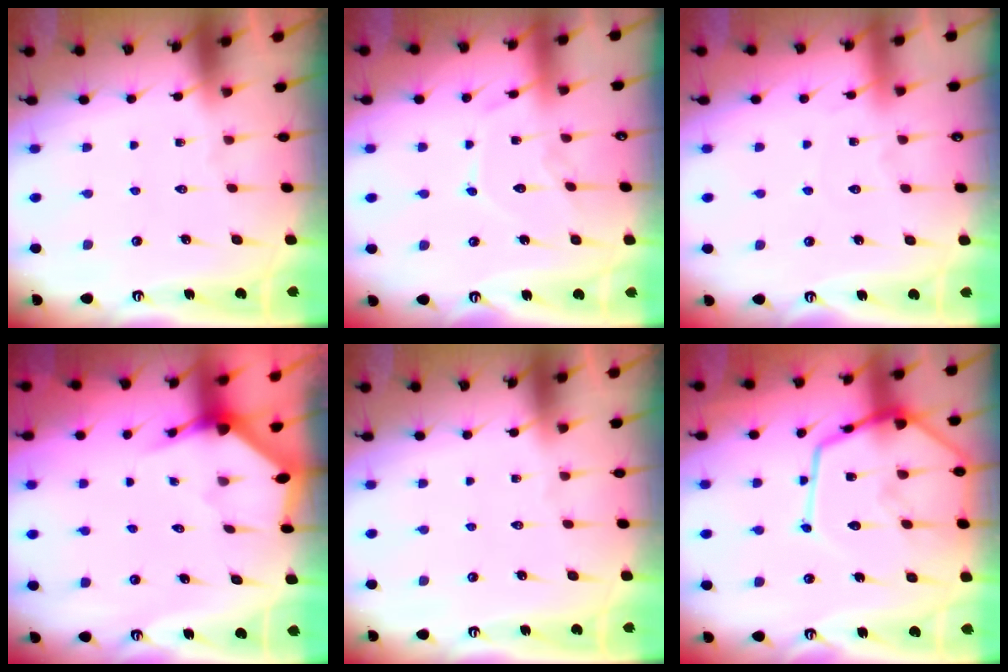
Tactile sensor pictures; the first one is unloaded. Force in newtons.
{"total": 8.9, "press": 8.9, "slide": 0.4}
{"total": 2.1, "press": 2.1, "slide": 0.3}
{"total": 3.2, "press": 3.2, "slide": 0.3}
{"total": 0.0}
{"total": 18.9, "press": 18.9, "slide": 1.7}